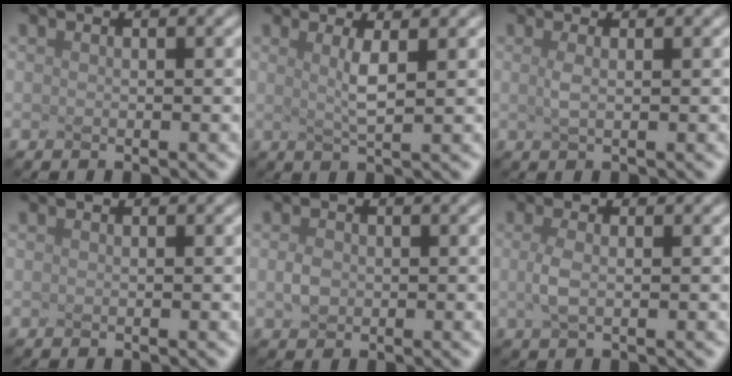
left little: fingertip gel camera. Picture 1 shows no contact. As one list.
[{"total": 1.5, "force": [-0.5, -0.9, 1.0], "torque": [-0.051, -0.007, 0.032]}, {"total": 0.6, "force": [0.0, -0.1, 0.6], "torque": [-0.030, -0.002, 0.006]}, {"total": 0.0}, {"total": 1.5, "force": [-1.2, -0.5, -0.7], "torque": [-0.028, -0.006, 0.024]}, {"total": 1.4, "force": [-1.2, -0.6, 0.4], "torque": [-0.039, -0.005, 0.018]}]